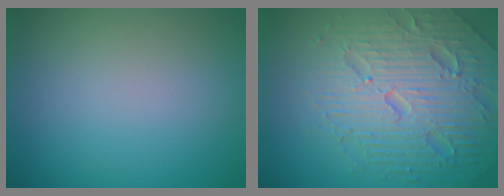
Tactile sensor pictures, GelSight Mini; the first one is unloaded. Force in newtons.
{"total": 7.4, "press": 7.3, "slide": 1.6}